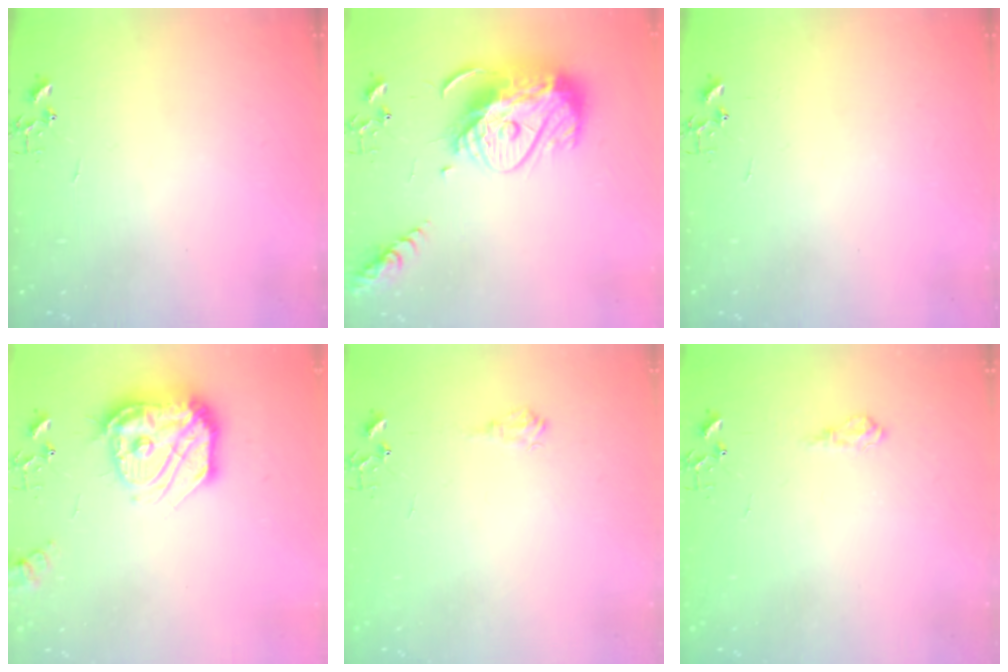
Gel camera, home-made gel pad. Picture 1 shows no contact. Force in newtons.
{"total": 18.8, "press": 18.7, "slide": 1.6}
{"total": 0.0}
{"total": 19.7, "press": 19.6, "slide": 1.8}
{"total": 7.0, "press": 6.9, "slide": 0.9}
{"total": 7.0, "press": 7.0, "slide": 0.8}